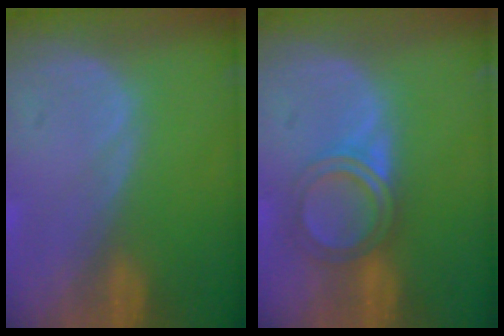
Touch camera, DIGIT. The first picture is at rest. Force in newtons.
{"total": 4.9, "press": 4.7, "slide": 1.4}